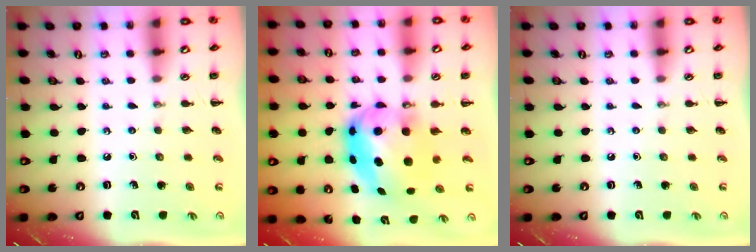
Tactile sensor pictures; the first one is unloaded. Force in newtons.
{"total": 9.2, "press": 8.8, "slide": 2.5}
{"total": 0.0}